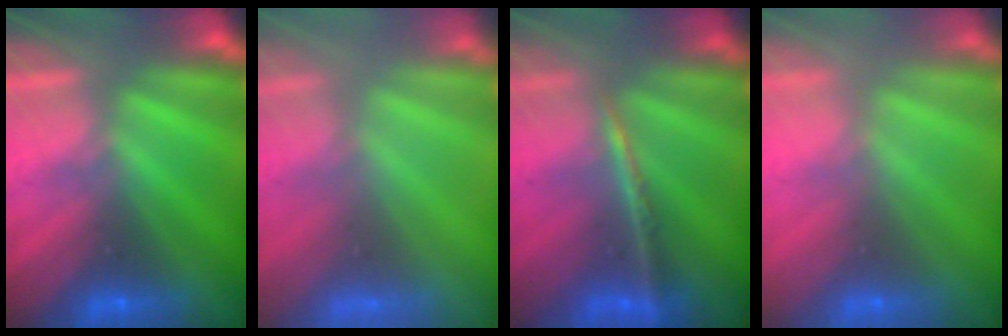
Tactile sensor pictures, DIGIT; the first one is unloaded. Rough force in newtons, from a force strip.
{"total": 7.5}
{"total": 2.0}
{"total": 8.1}